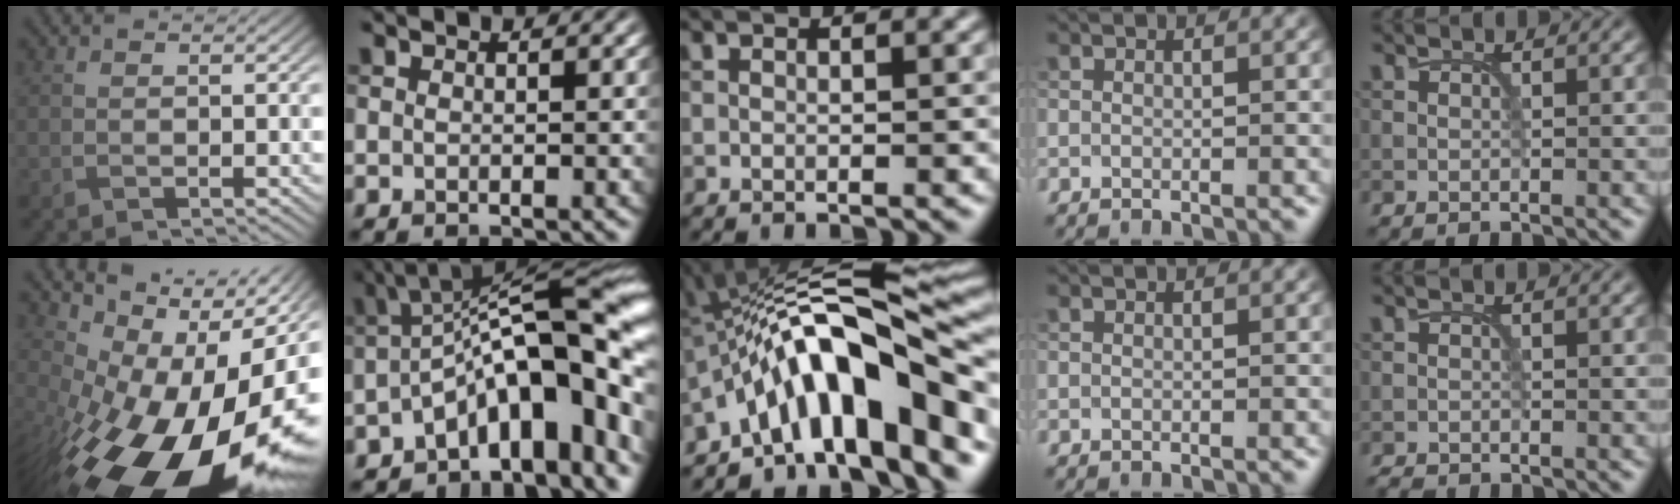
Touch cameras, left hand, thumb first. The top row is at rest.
{"thumb": {"total": 18.6, "force": [-4.1, 10.6, 14.7], "torque": [-0.223, -0.032, -0.057]}, "index": {"total": 13.8, "force": [-3.5, 4.4, 12.6], "torque": [-0.159, 0.025, -0.061]}, "middle": {"total": 14.3, "force": [-5.2, 4.2, 12.6], "torque": [-0.173, 0.029, -0.086]}, "little": {"total": 0.8, "force": [-0.8, 0.0, 0.0], "torque": [0.002, -0.003, -0.016]}}